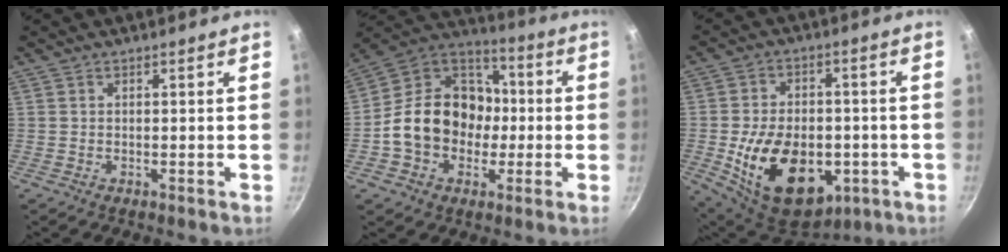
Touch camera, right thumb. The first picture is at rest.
{"total": 18.9, "force": [-2.1, 15.2, 11.0], "torque": [-0.153, 0.049, -0.046]}
{"total": 20.8, "force": [-5.1, 13.6, 14.9], "torque": [-0.223, 0.012, -0.061]}